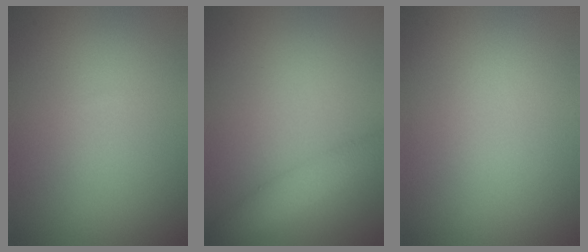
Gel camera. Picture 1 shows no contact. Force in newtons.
{"total": 3.3, "press": 3.3, "slide": 0.1}
{"total": 0.0}